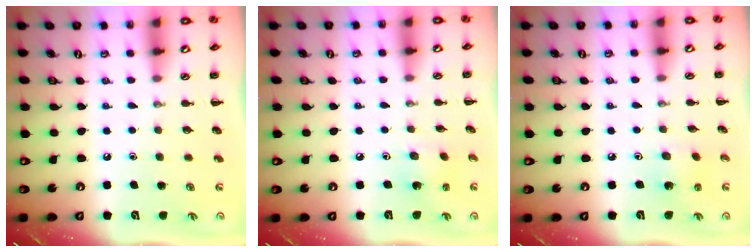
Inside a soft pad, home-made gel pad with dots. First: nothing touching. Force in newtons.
{"total": 1.4, "press": 1.3, "slide": 0.6}
{"total": 2.7, "press": 2.6, "slide": 0.7}